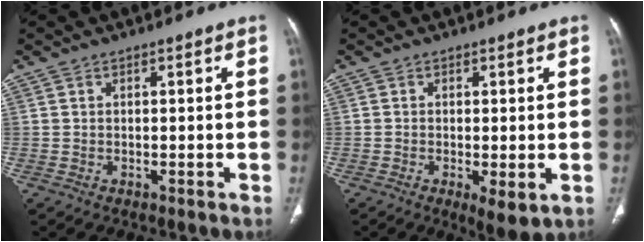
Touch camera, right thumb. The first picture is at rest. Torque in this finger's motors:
{"motor_torque": [-0.15, 0.36, -0.12, -0.03, 0.10]}